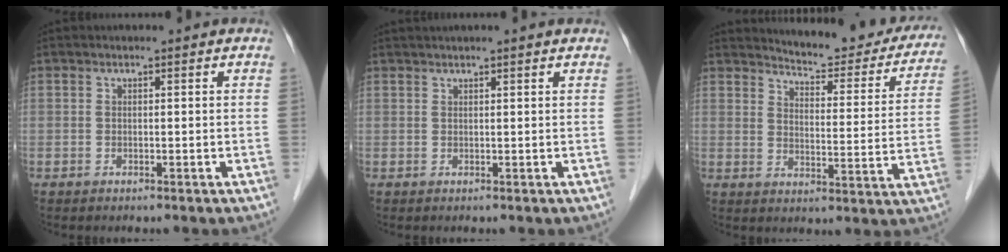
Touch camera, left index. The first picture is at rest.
{"total": 5.2, "force": [4.5, -0.3, 2.4], "torque": [-0.032, 0.039, 0.062]}
{"total": 18.6, "force": [17.4, 3.7, 5.3], "torque": [-0.052, -0.058, 0.198]}